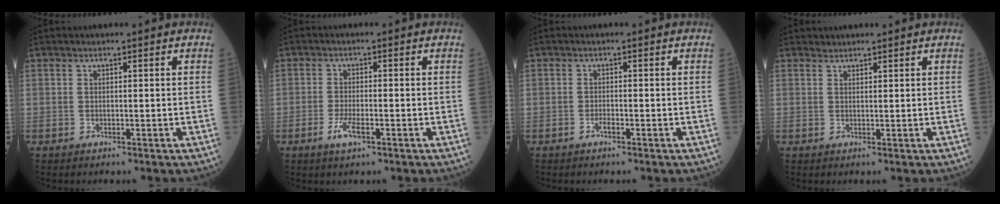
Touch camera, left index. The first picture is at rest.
{"total": 3.0, "force": [-1.6, 0.7, 2.4], "torque": [-0.054, -0.003, -0.031]}
{"total": 0.8, "force": [-0.6, 0.1, 0.5], "torque": [-0.009, 0.001, -0.012]}
{"total": 1.0, "force": [0.9, 0.2, -0.2], "torque": [-0.005, 0.008, 0.018]}